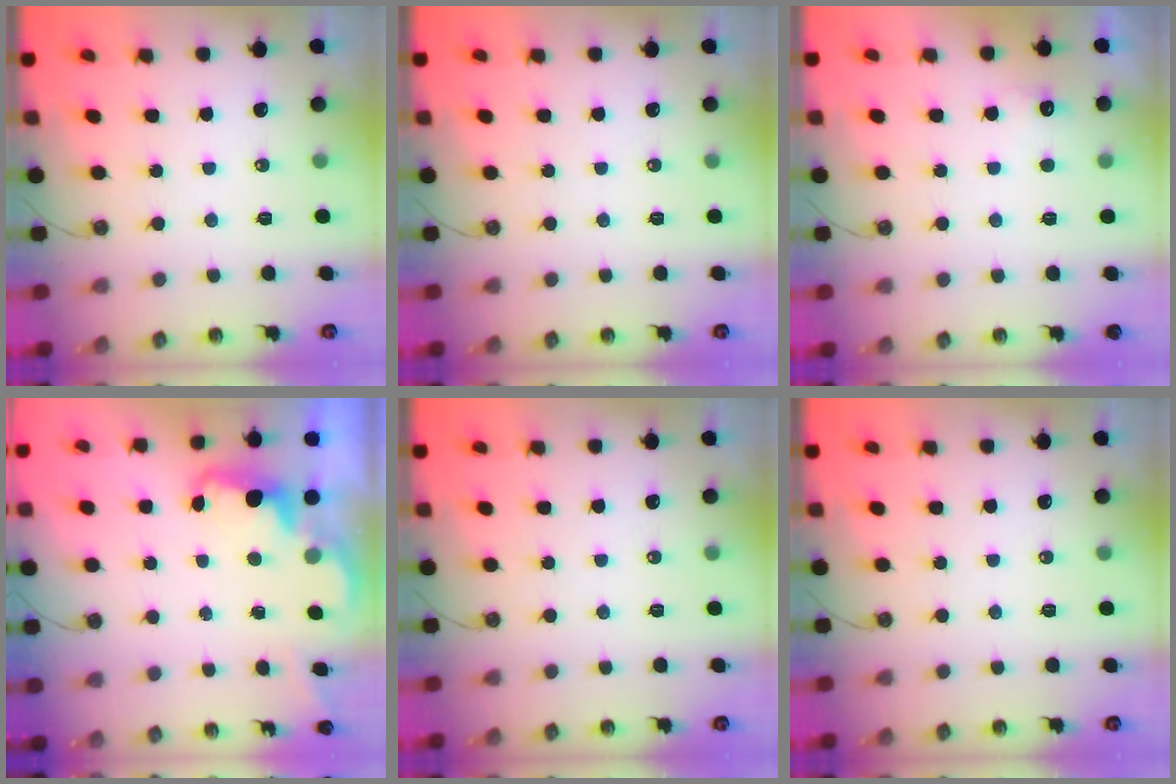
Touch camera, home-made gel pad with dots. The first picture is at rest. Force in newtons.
{"total": 0.0}
{"total": 3.4, "press": 3.2, "slide": 1.0}
{"total": 2.4, "press": 2.3, "slide": 0.7}
{"total": 0.0}
{"total": 0.0}